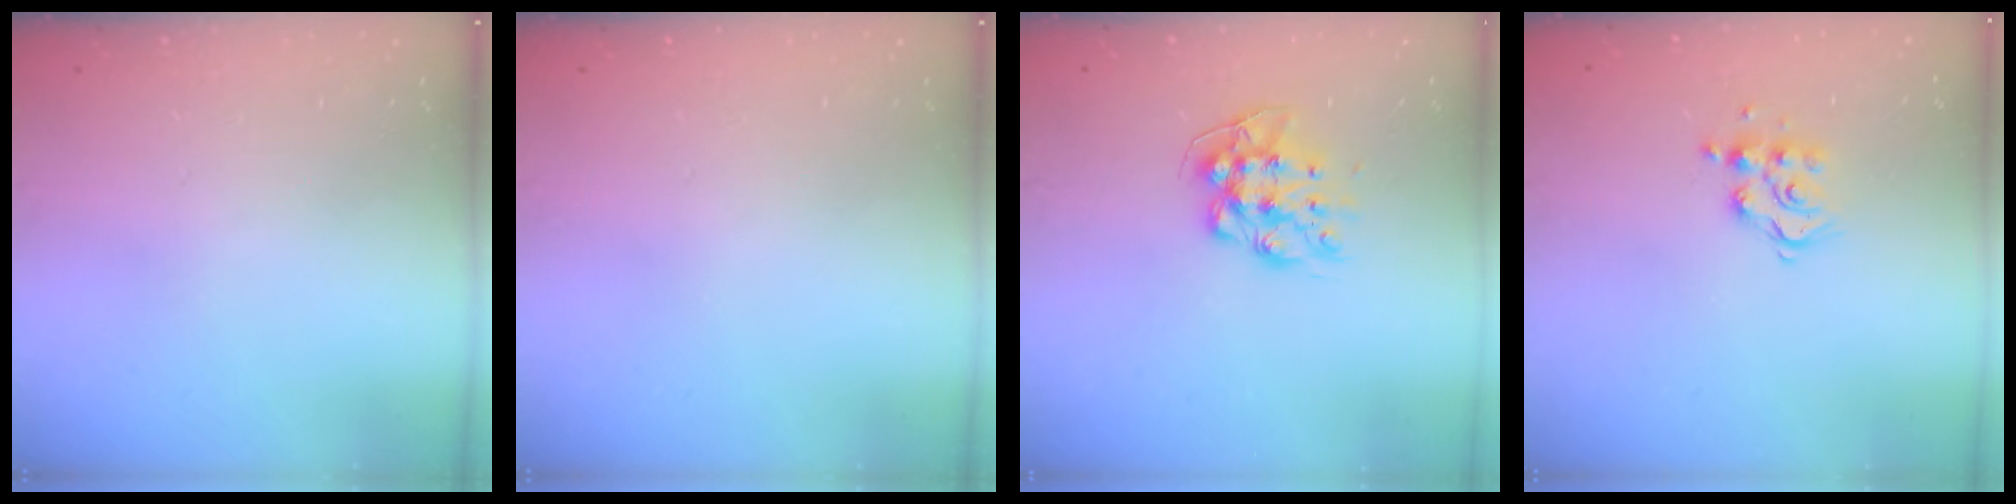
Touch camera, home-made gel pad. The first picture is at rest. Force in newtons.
{"total": 0.0}
{"total": 10.0, "press": 9.9, "slide": 0.7}
{"total": 9.8, "press": 9.8, "slide": 0.7}